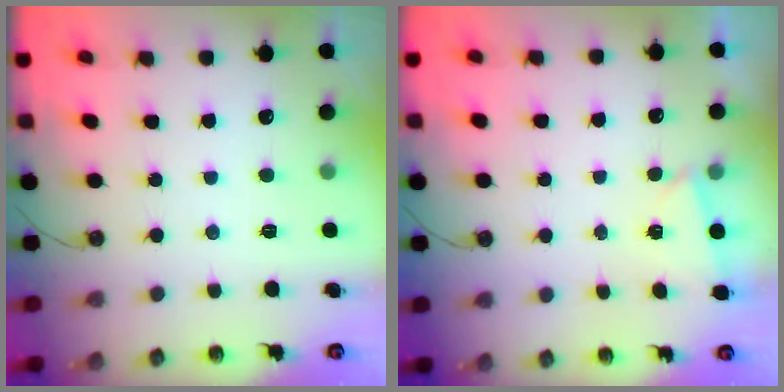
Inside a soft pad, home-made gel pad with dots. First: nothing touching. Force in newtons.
{"total": 0.6, "press": 0.0, "slide": 0.6}